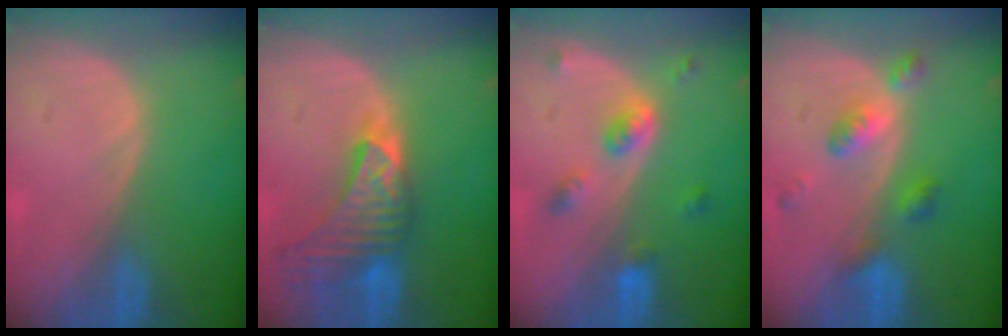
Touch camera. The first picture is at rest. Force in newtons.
{"total": 9.1, "press": 8.2, "slide": 3.8}
{"total": 5.3, "press": 4.7, "slide": 2.5}
{"total": 5.9, "press": 5.1, "slide": 2.9}